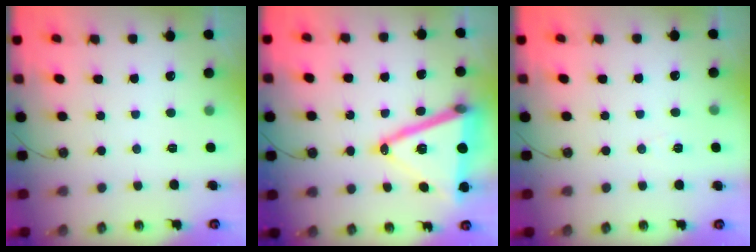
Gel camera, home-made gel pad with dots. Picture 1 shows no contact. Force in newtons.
{"total": 20.5, "press": 20.1, "slide": 3.9}
{"total": 5.9, "press": 3.8, "slide": 4.5}